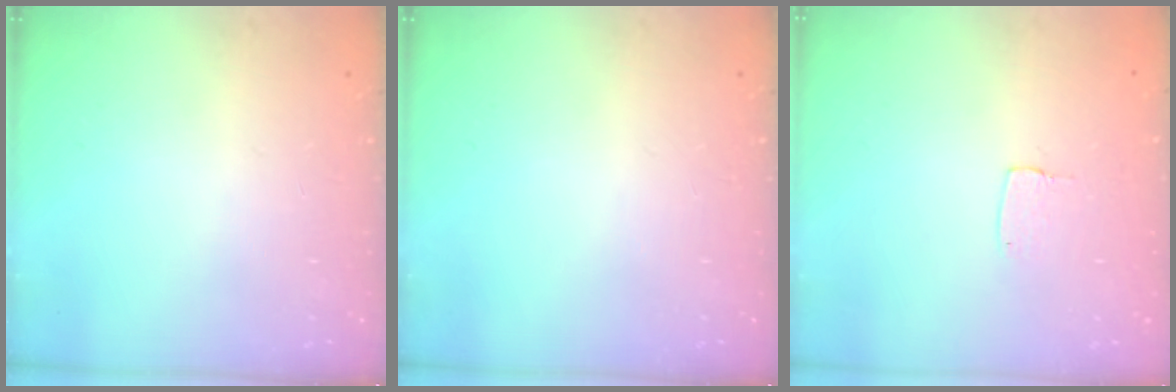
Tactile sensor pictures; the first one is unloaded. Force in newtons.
{"total": 0.0}
{"total": 3.2, "press": 3.2, "slide": 0.2}